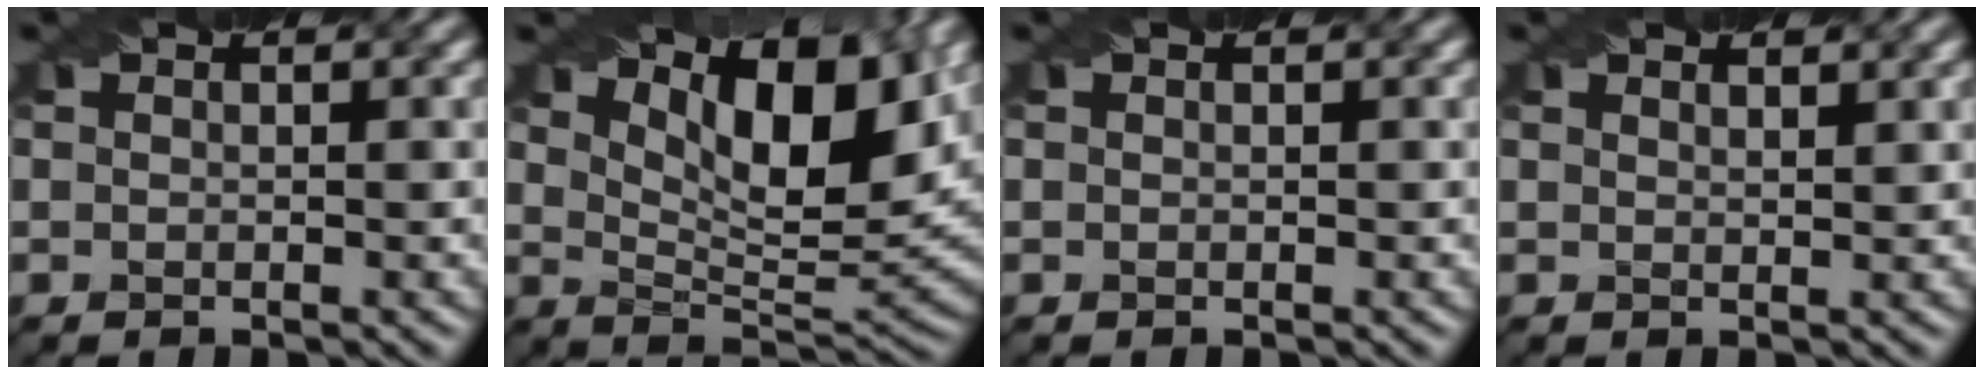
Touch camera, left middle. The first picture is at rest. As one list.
[{"total": 10.1, "force": [4.5, 3.8, 8.2], "torque": [-0.131, 0.001, 0.075]}, {"total": 0.0}, {"total": 1.6, "force": [1.3, 0.4, 0.8], "torque": [-0.005, -0.002, 0.010]}]